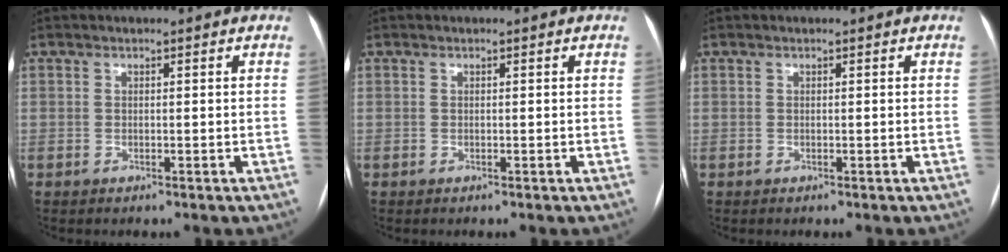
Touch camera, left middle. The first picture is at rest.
{"total": 0.0}
{"total": 0.0}